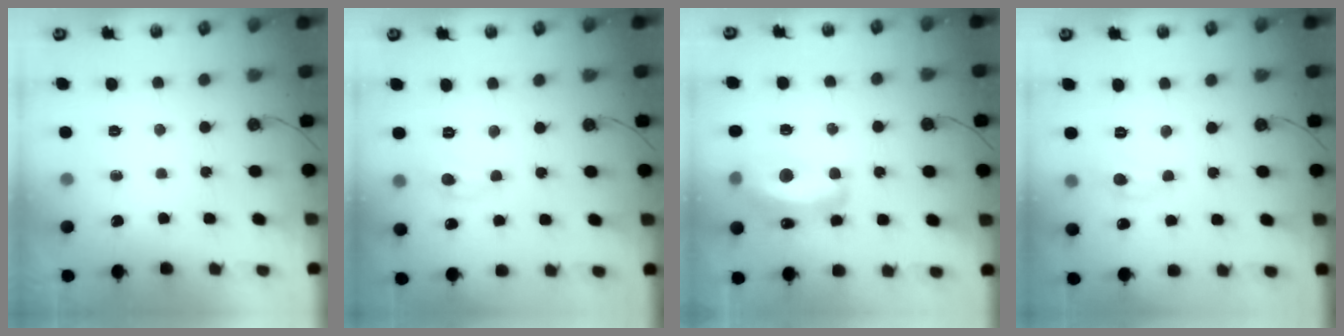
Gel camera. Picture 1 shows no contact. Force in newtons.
{"total": 0.0}
{"total": 8.3, "press": 8.3, "slide": 0.9}
{"total": 0.0}